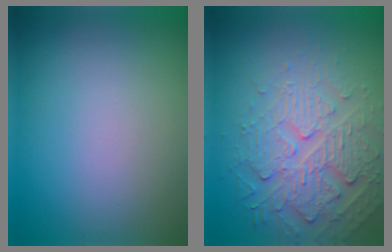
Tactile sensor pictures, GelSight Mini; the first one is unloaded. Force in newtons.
{"total": 4.8, "press": 4.2, "slide": 2.4}